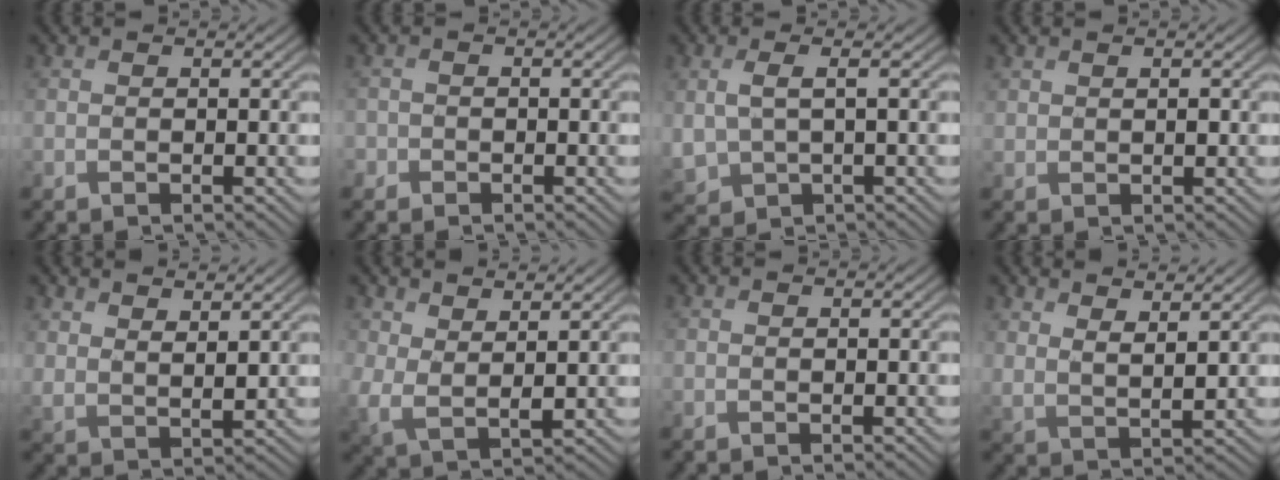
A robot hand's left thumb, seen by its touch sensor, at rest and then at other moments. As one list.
[{"total": 1.4, "force": [-0.8, 1.2, 0.0], "torque": [0.009, -0.002, -0.020]}, {"total": 4.3, "force": [0.7, 2.3, 3.6], "torque": [-0.091, -0.005, 0.019]}, {"total": 1.2, "force": [0.7, 0.8, 0.6], "torque": [-0.014, -0.003, 0.018]}, {"total": 4.1, "force": [3.2, 1.4, 2.2], "torque": [-0.050, -0.007, 0.067]}, {"total": 5.0, "force": [2.9, 2.4, 3.4], "torque": [-0.086, -0.008, 0.053]}, {"total": 0.0}, {"total": 4.5, "force": [3.6, 1.0, 2.5], "torque": [-0.050, -0.013, 0.071]}]